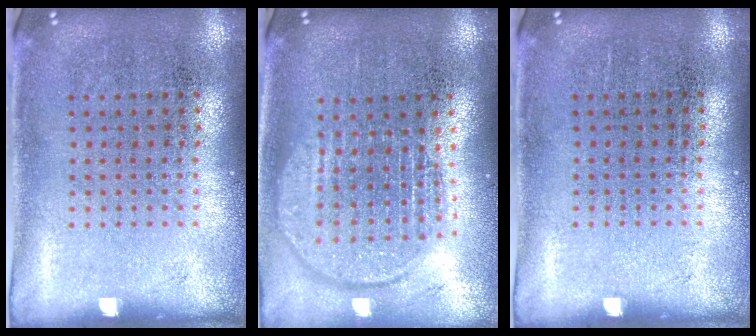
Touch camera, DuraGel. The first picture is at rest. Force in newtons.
{"total": 1.9, "press": 1.7, "slide": 1.0}
{"total": 0.0}